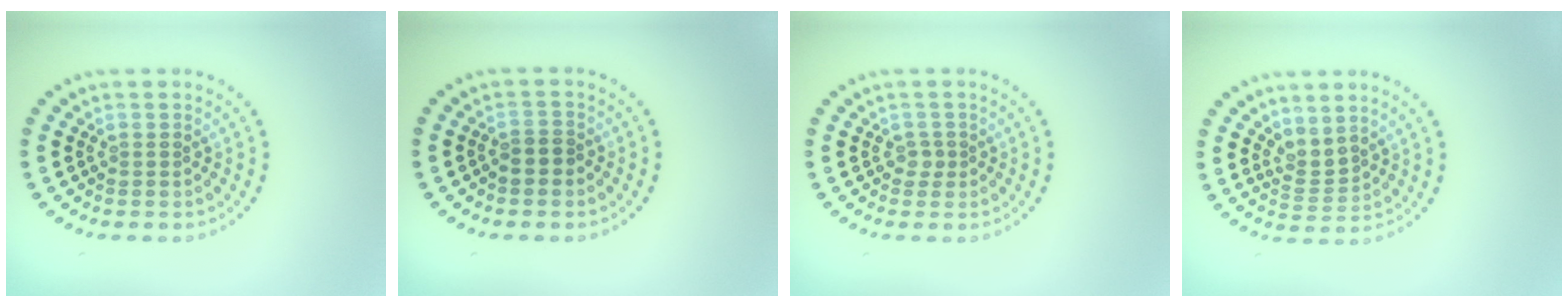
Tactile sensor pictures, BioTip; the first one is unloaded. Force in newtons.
{"total": 1.5, "press": 1.4, "slide": 0.7}
{"total": 1.0, "press": 0.7, "slide": 0.6}
{"total": 2.0, "press": 1.4, "slide": 1.4}